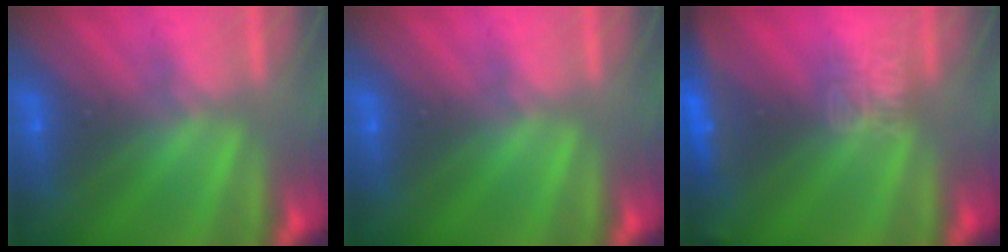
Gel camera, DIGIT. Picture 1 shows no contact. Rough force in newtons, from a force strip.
{"total": 0.0}
{"total": 8.3}